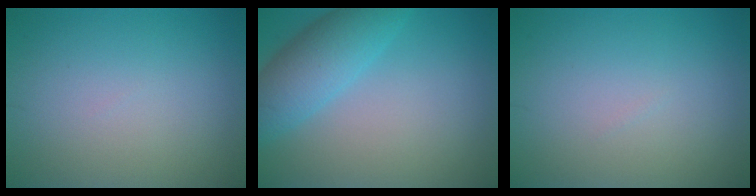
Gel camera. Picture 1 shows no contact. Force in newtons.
{"total": 5.1, "press": 5.1, "slide": 0.3}
{"total": 0.0}